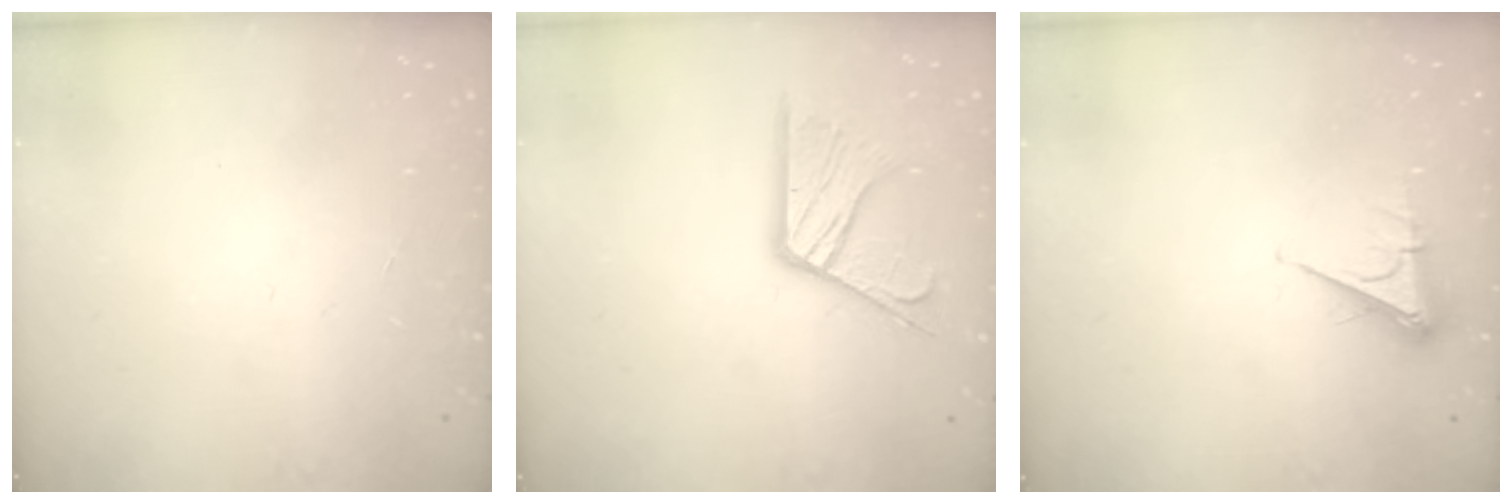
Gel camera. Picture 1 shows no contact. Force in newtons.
{"total": 14.0, "press": 13.9, "slide": 1.3}
{"total": 5.2, "press": 5.2, "slide": 0.5}